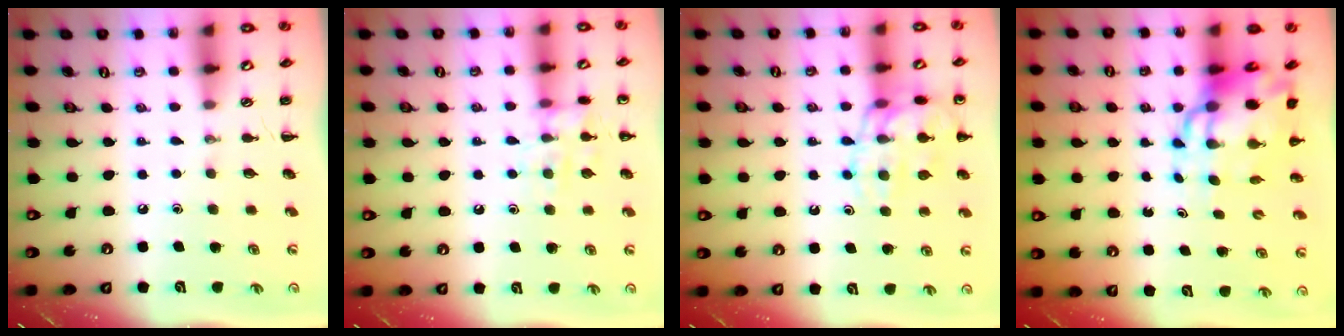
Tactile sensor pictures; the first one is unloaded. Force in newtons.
{"total": 9.5, "press": 9.5, "slide": 0.6}
{"total": 14.7, "press": 14.7, "slide": 1.5}
{"total": 12.2, "press": 11.8, "slide": 3.1}